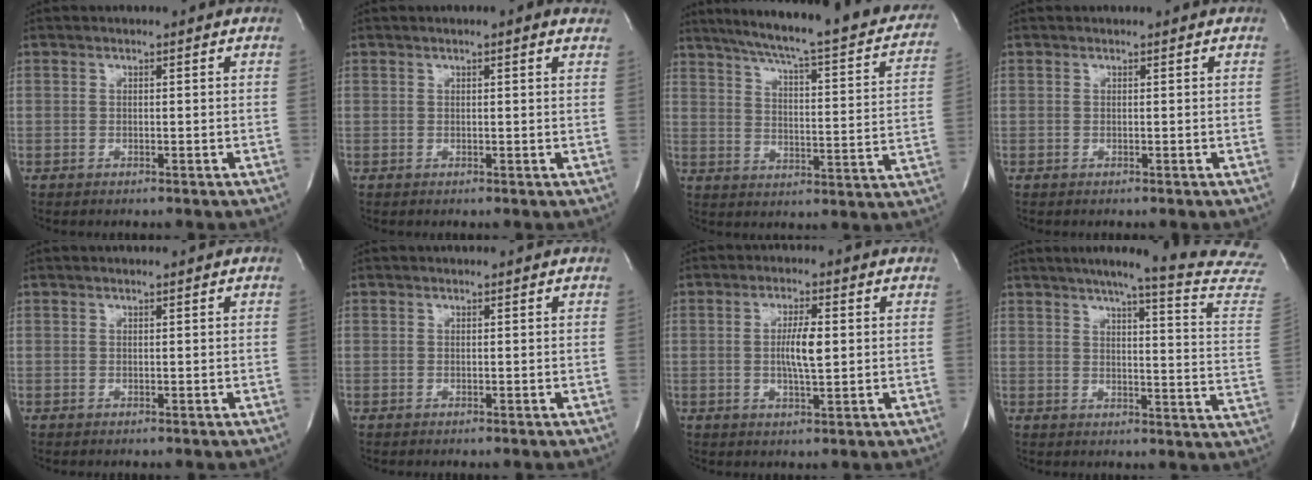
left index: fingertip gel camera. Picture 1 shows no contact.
{"total": 2.3, "force": [1.5, 0.4, 1.7], "torque": [-0.020, 0.013, 0.014]}
{"total": 27.4, "force": [23.0, 3.3, 14.6], "torque": [-0.215, -0.041, 0.279]}
{"total": 0.0}
{"total": 0.0}
{"total": 0.0}
{"total": 5.0, "force": [0.2, 0.8, 5.0], "torque": [-0.091, -0.001, 0.001]}
{"total": 20.9, "force": [18.5, -1.0, 9.7], "torque": [-0.129, -0.085, 0.209]}